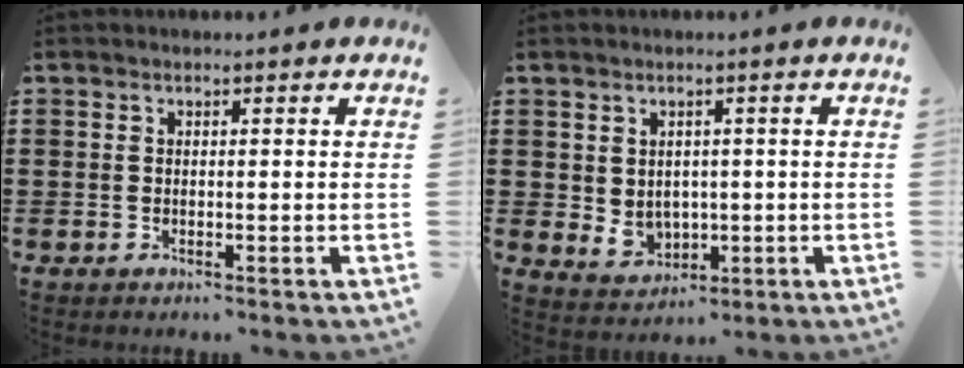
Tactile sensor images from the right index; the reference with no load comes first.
{"total": 3.0, "force": [0.8, 2.7, 1.1], "torque": [-0.025, -0.003, 0.013]}